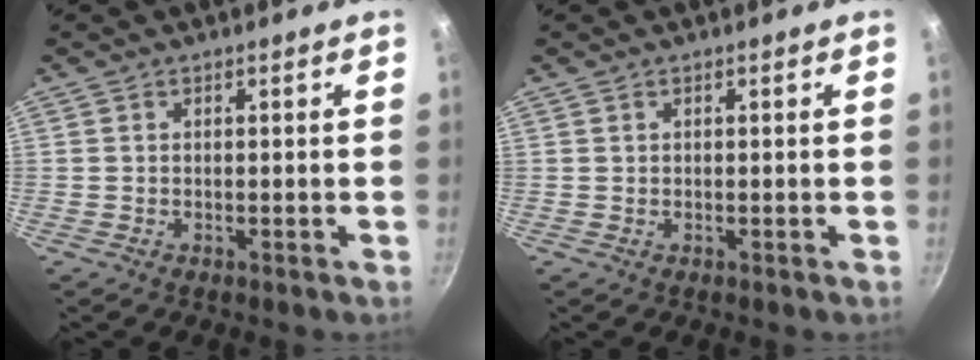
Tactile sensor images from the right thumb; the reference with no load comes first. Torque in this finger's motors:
{"motor_torque": [0.00, 0.00, 0.10, 0.07, 0.03]}